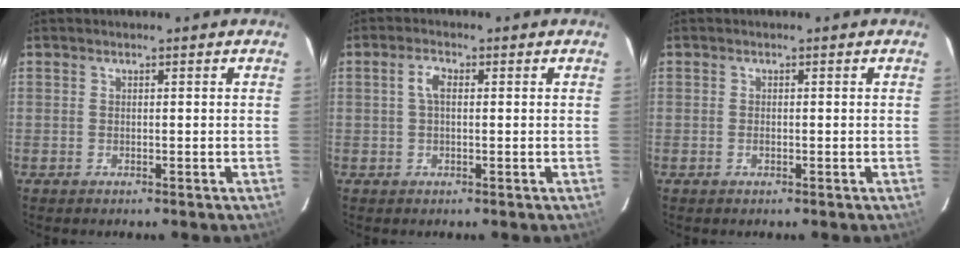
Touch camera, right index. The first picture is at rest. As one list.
[{"total": 2.7, "force": [0.3, 1.3, 2.3], "torque": [-0.049, 0.009, 0.006]}, {"total": 0.8, "force": [-0.3, 0.4, 0.6], "torque": [-0.010, 0.001, -0.006]}]